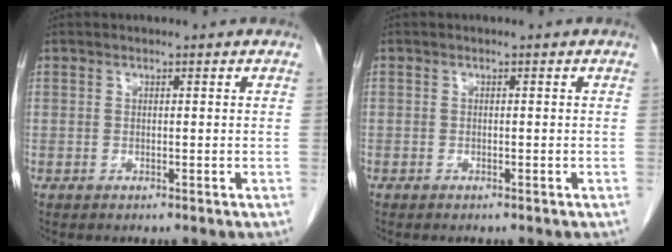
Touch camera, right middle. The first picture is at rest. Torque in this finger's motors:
{"motor_torque": [0.13, -0.28, -0.71, -0.21]}